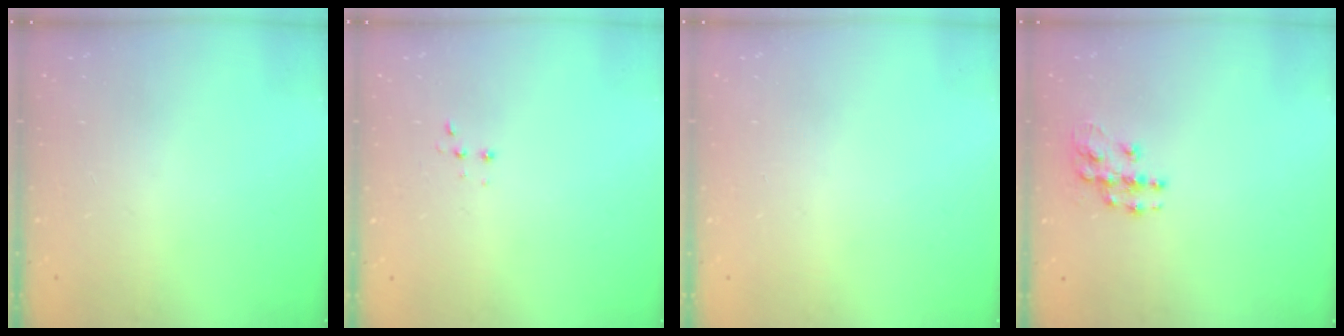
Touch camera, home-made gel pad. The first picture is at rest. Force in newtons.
{"total": 2.7, "press": 2.7, "slide": 0.5}
{"total": 0.0}
{"total": 9.2, "press": 9.2, "slide": 0.5}